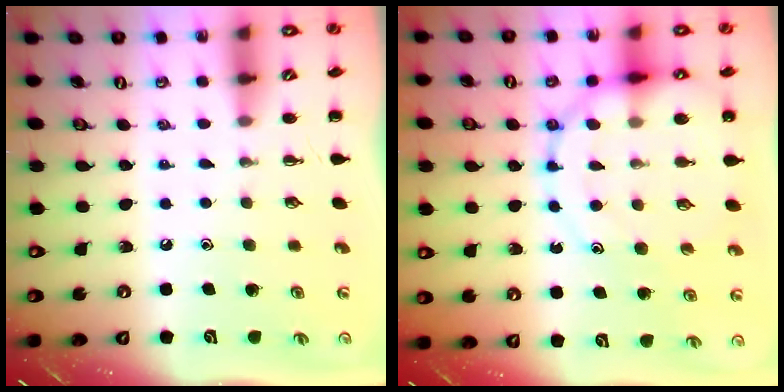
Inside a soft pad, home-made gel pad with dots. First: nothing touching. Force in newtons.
{"total": 14.1, "press": 13.8, "slide": 2.9}